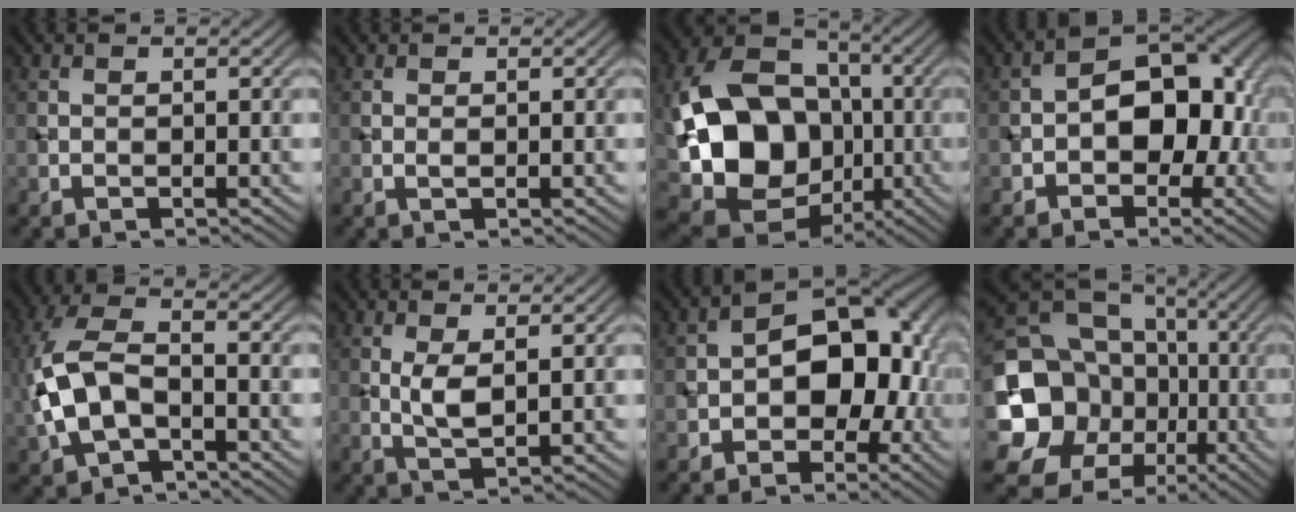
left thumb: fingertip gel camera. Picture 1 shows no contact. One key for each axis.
{"total": 0.6, "fx": 0.1, "fy": 0.1, "fz": 0.5, "tx": -0.013, "ty": -0.001, "tz": 0.001}
{"total": 17.3, "fx": -2.4, "fy": 13.2, "fz": 11.0, "tx": -0.237, "ty": -0.018, "tz": -0.042}
{"total": 9.2, "fx": -1.3, "fy": 6.2, "fz": 6.6, "tx": -0.074, "ty": 0.009, "tz": -0.031}
{"total": 10.1, "fx": -1.6, "fy": 5.6, "fz": 8.3, "tx": -0.216, "ty": 0.010, "tz": -0.041}
{"total": 3.2, "fx": 0.8, "fy": 1.0, "fz": 3.0, "tx": -0.067, "ty": -0.005, "tz": 0.018}
{"total": 10.3, "fx": -1.5, "fy": 7.1, "fz": 7.4, "tx": -0.072, "ty": 0.011, "tz": -0.036}
{"total": 20.1, "fx": -2.6, "fy": 17.7, "fz": 9.1, "tx": -0.222, "ty": -0.021, "tz": -0.062}